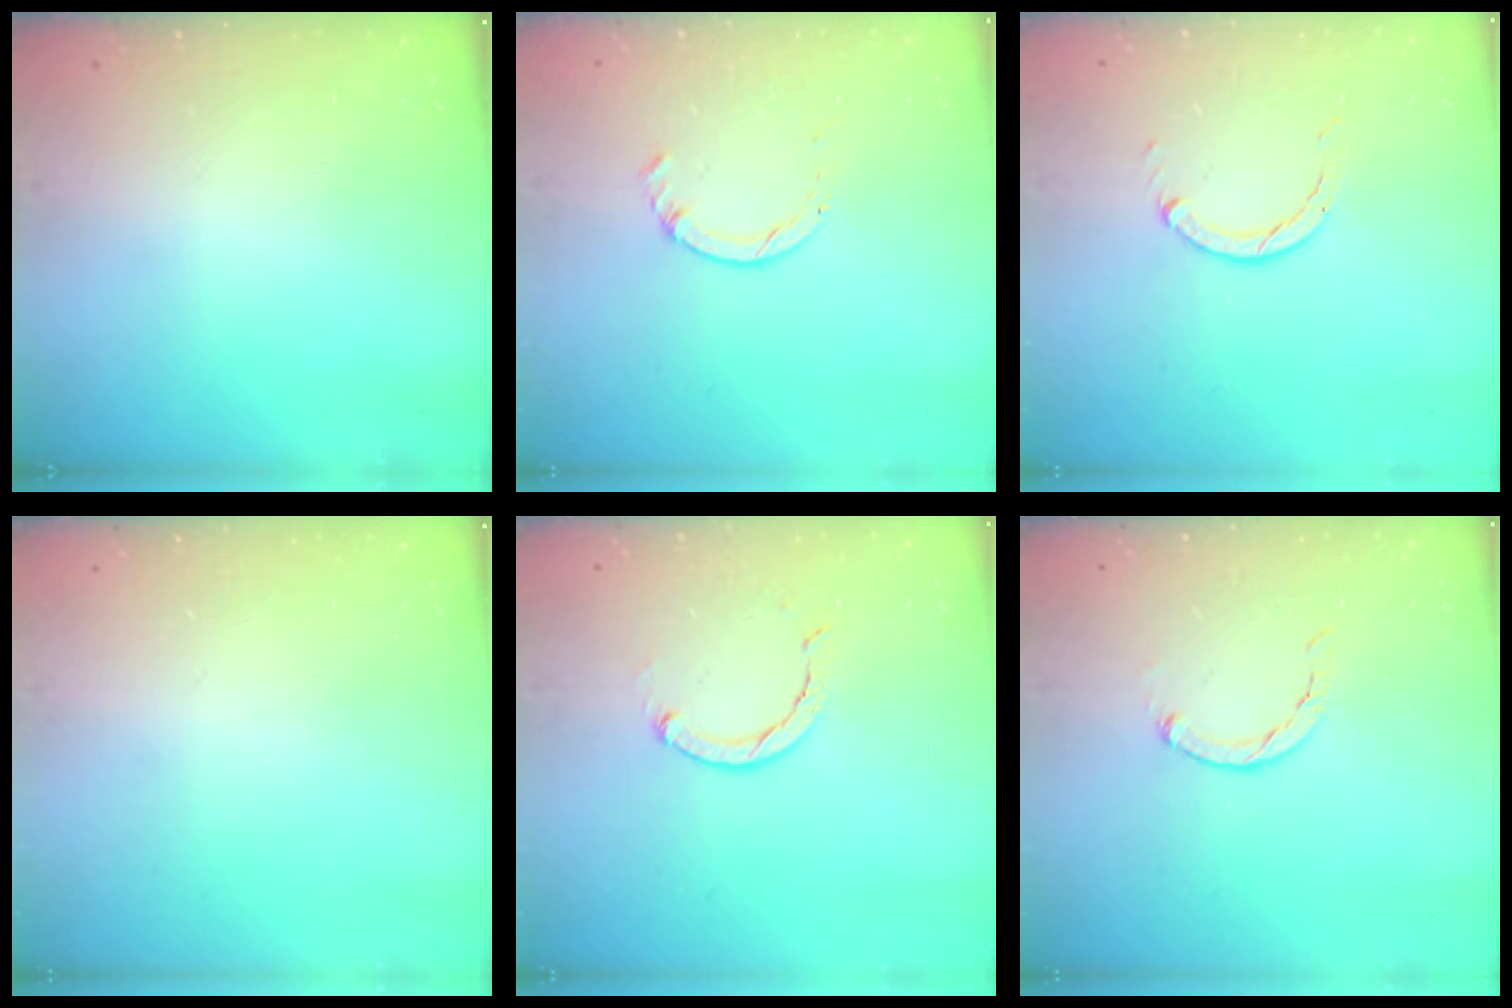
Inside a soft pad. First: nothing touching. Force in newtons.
{"total": 1.4, "press": 1.4, "slide": 0.2}
{"total": 3.2, "press": 3.1, "slide": 0.4}
{"total": 0.0}
{"total": 2.4, "press": 2.4, "slide": 0.1}
{"total": 1.1, "press": 1.1, "slide": 0.2}